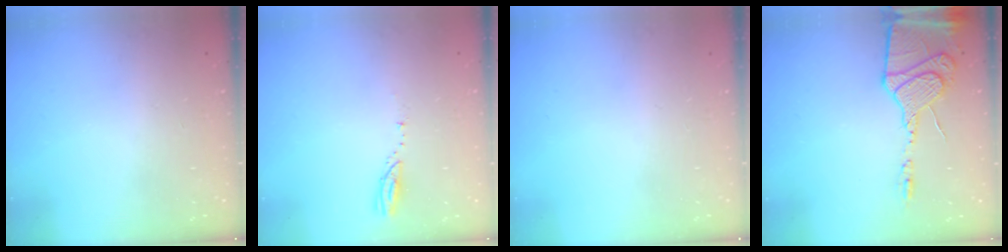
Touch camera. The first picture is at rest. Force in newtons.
{"total": 3.1, "press": 3.1, "slide": 0.2}
{"total": 0.0}
{"total": 15.2, "press": 15.1, "slide": 2.1}